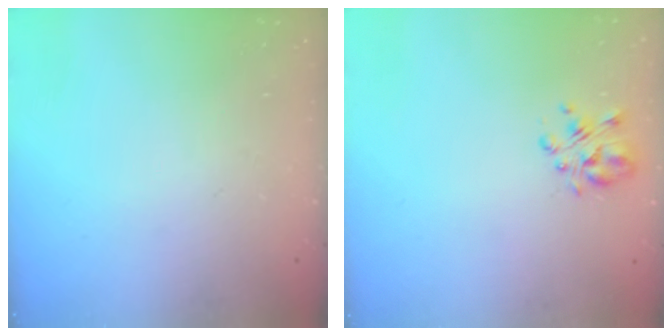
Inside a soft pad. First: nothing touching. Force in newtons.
{"total": 3.9, "press": 3.7, "slide": 0.9}